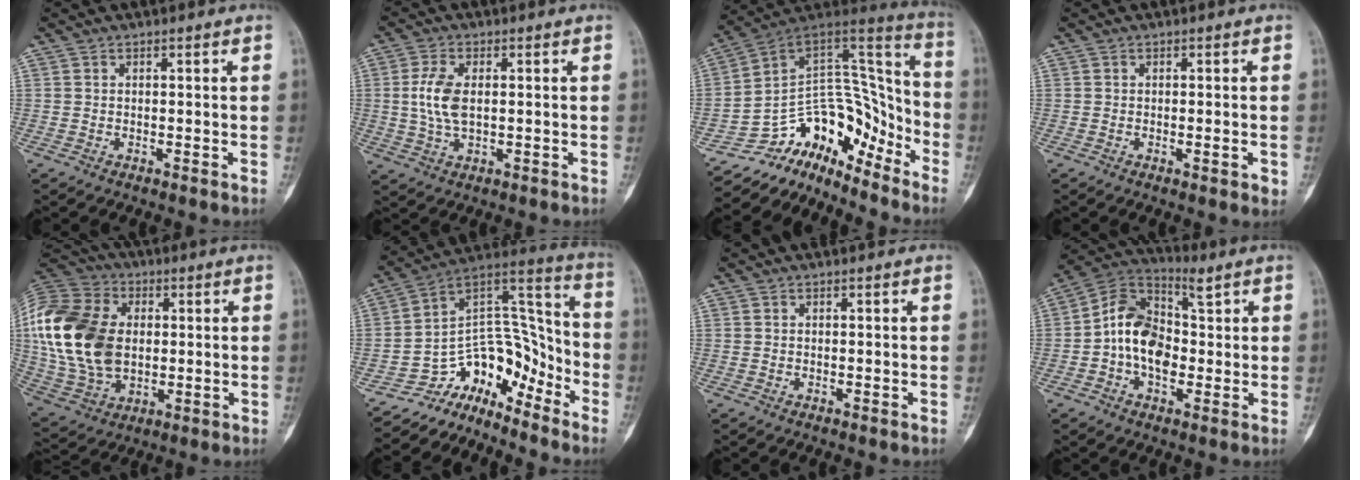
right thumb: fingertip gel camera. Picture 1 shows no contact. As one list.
[{"total": 6.7, "force": [0.4, 3.5, 5.7], "torque": [-0.125, -0.001, 0.005]}, {"total": 16.6, "force": [-13.6, 8.5, 4.4], "torque": [-0.007, 0.150, -0.234]}, {"total": 2.2, "force": [-0.5, 0.7, 2.1], "torque": [-0.025, -0.003, -0.004]}, {"total": 23.0, "force": [1.9, 15.9, 16.5], "torque": [-0.336, 0.000, 0.042]}, {"total": 12.5, "force": [-10.0, 6.6, 3.6], "torque": [-0.007, 0.146, -0.183]}, {"total": 0.0}, {"total": 11.3, "force": [0.5, 7.7, 8.2], "torque": [-0.132, 0.025, 0.000]}]